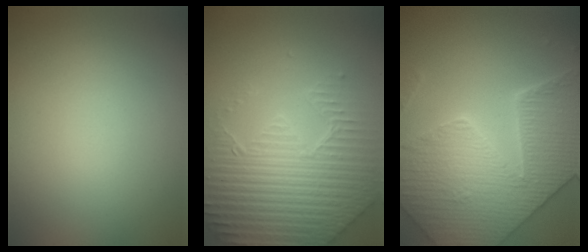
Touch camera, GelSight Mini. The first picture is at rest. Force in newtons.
{"total": 7.5, "press": 5.6, "slide": 4.9}
{"total": 7.7, "press": 6.6, "slide": 4.0}